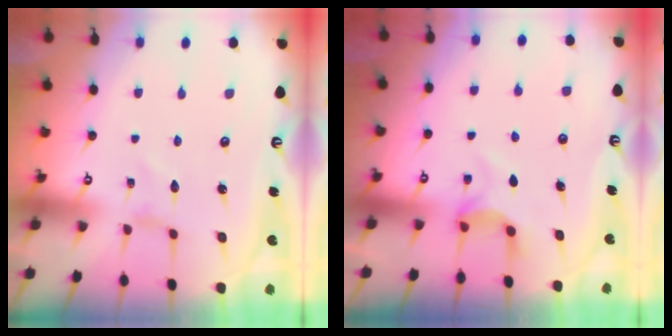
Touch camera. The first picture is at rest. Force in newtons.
{"total": 5.3, "press": 5.2, "slide": 1.0}